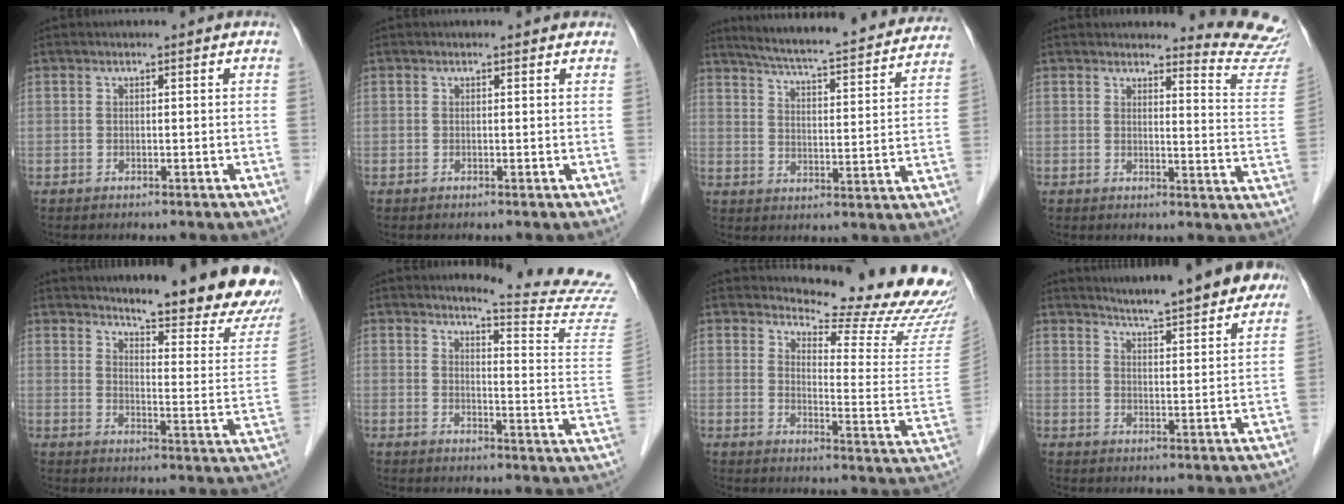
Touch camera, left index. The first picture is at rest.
{"total": 1.0, "force": [0.8, 0.5, 0.1], "torque": [-0.008, 0.002, 0.002]}
{"total": 23.9, "force": [21.7, 2.5, 9.5], "torque": [-0.147, -0.023, 0.279]}
{"total": 9.7, "force": [9.7, -0.8, -0.5], "torque": [0.009, -0.109, 0.089]}
{"total": 19.5, "force": [17.4, 2.1, 8.7], "torque": [-0.109, -0.084, 0.207]}
{"total": 15.3, "force": [14.9, -1.9, 2.9], "torque": [-0.038, -0.140, 0.155]}
{"total": 18.8, "force": [18.0, 1.2, 5.2], "torque": [-0.066, -0.125, 0.203]}
{"total": 13.6, "force": [11.8, 1.4, 6.7], "torque": [-0.087, 0.002, 0.150]}